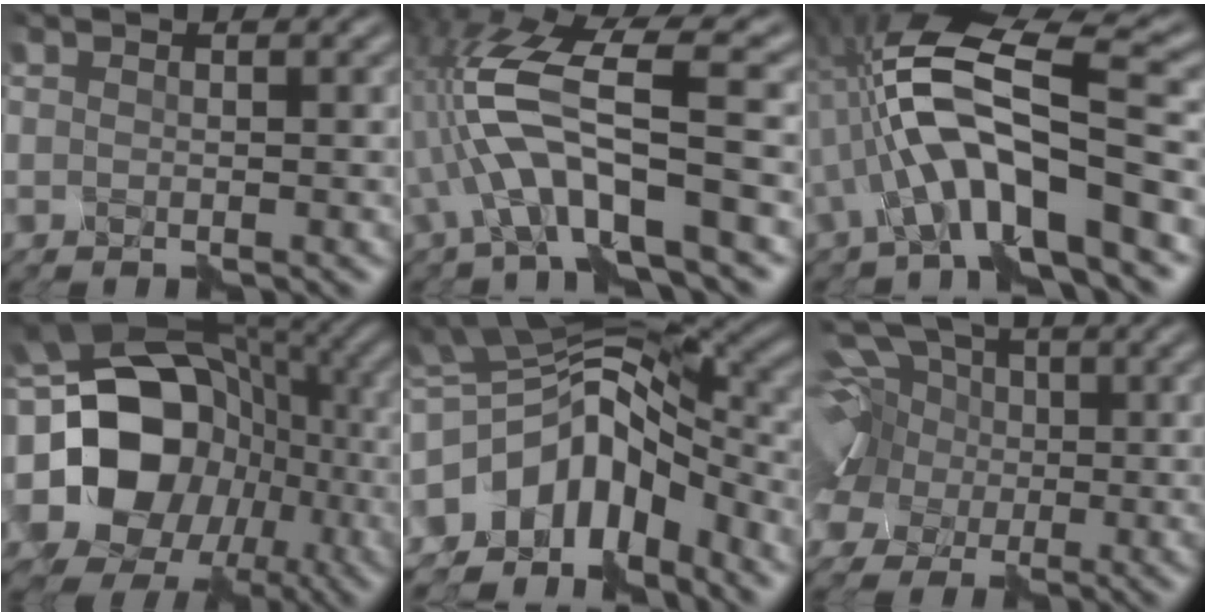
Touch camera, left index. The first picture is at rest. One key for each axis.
{"total": 8.6, "fx": -2.5, "fy": 2.5, "fz": 7.8, "tx": -0.156, "ty": 0.018, "tz": -0.052}
{"total": 10.4, "fx": -1.9, "fy": 3.4, "fz": 9.7, "tx": -0.175, "ty": 0.018, "tz": -0.043}
{"total": 19.7, "fx": -1.7, "fy": 16.8, "fz": 10.1, "tx": -0.177, "ty": -0.011, "tz": -0.043}
{"total": 9.9, "fx": -5.9, "fy": 5.6, "fz": 5.7, "tx": -0.085, "ty": 0.010, "tz": -0.109}
{"total": 12.2, "fx": 2.6, "fy": 9.8, "fz": 6.7, "tx": -0.149, "ty": 0.038, "tz": -0.011}